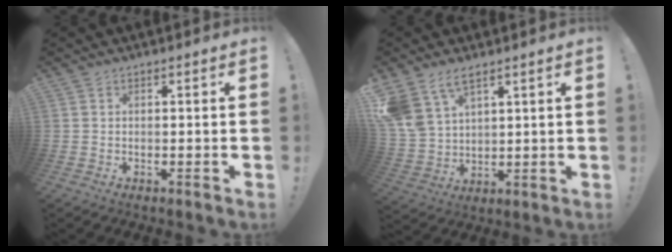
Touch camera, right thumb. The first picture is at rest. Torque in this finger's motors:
{"motor_torque": [1.38, 2.70, 1.48, 1.06, 0.16]}